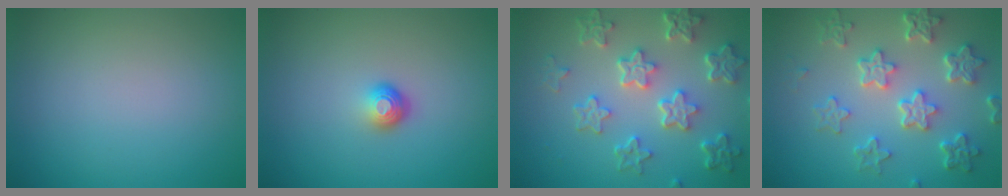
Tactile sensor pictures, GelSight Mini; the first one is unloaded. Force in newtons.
{"total": 1.8, "press": 1.1, "slide": 1.5}
{"total": 6.5, "press": 4.9, "slide": 4.3}
{"total": 6.0, "press": 4.7, "slide": 3.8}